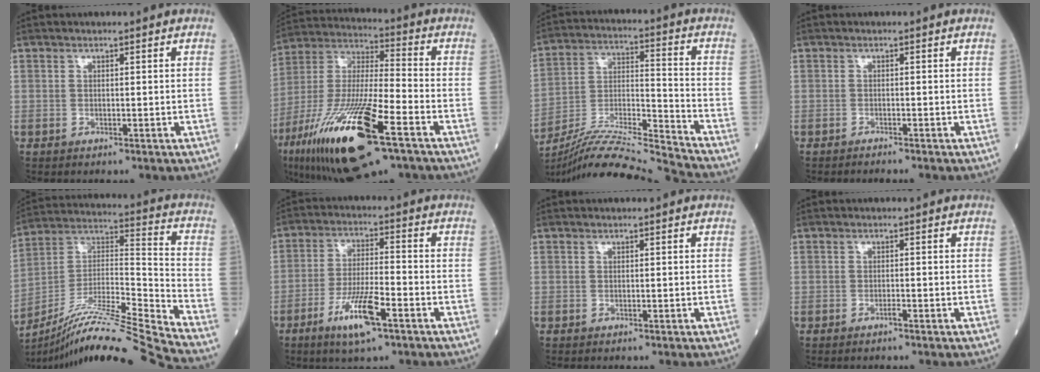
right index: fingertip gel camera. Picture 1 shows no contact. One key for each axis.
{"total": 24.2, "fx": -11.9, "fy": 4.5, "fz": 20.5, "tx": -0.419, "ty": -0.051, "tz": -0.209}
{"total": 17.3, "fx": -16.4, "fy": -2.3, "fz": 5.0, "tx": -0.090, "ty": 0.009, "tz": -0.289}
{"total": 1.6, "fx": -1.5, "fy": -0.3, "fz": 0.6, "tx": -0.006, "ty": 0.002, "tz": -0.017}
{"total": 22.6, "fx": -19.8, "fy": -2.7, "fz": 10.6, "tx": -0.198, "ty": -0.013, "tz": -0.343}
{"total": 9.3, "fx": -4.8, "fy": 1.4, "fz": 7.8, "tx": -0.152, "ty": -0.011, "tz": -0.085}
{"total": 0.0}
{"total": 0.7, "fx": -0.5, "fy": 0.0, "fz": 0.5, "tx": -0.013, "ty": 0.000, "tz": -0.009}